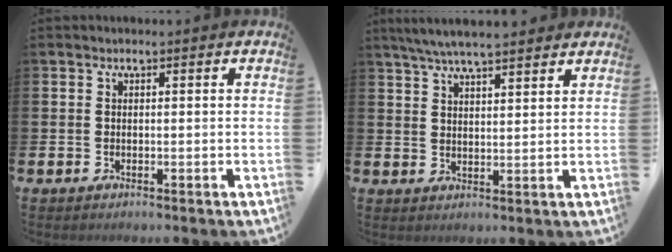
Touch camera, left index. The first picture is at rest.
{"total": 5.9, "force": [5.5, 0.7, 2.0], "torque": [-0.051, -0.016, 0.100]}